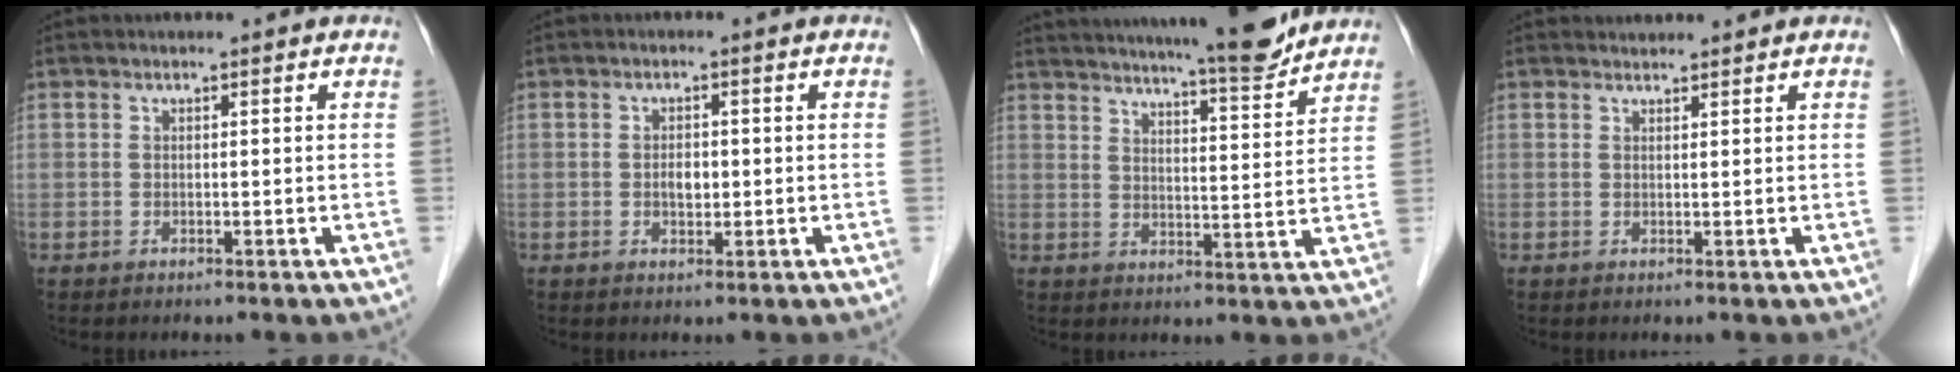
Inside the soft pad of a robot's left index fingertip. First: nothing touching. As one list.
[{"total": 2.1, "force": [-0.2, 1.3, 1.6], "torque": [-0.027, 0.001, -0.003]}, {"total": 15.1, "force": [13.6, 0.6, 6.5], "torque": [-0.100, -0.009, 0.185]}, {"total": 1.1, "force": [1.1, 0.2, -0.2], "torque": [-0.008, 0.007, 0.022]}]